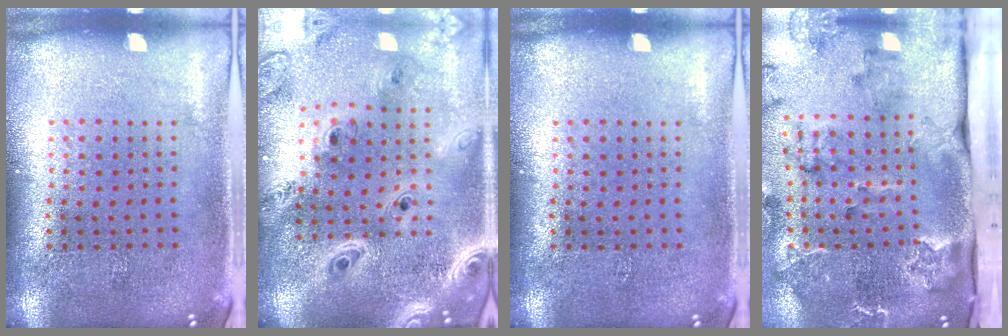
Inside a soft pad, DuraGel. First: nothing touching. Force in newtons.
{"total": 3.7, "press": 2.8, "slide": 2.4}
{"total": 0.0}
{"total": 2.8, "press": 2.4, "slide": 1.5}